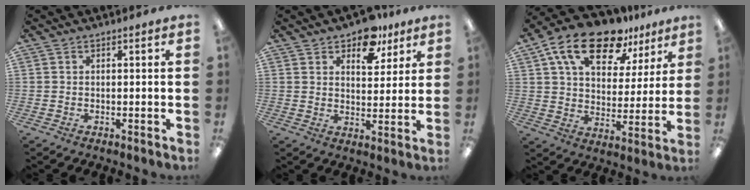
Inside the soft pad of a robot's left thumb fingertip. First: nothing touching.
{"total": 10.0, "force": [7.1, 5.4, 4.5], "torque": [-0.054, -0.035, 0.125]}
{"total": 18.1, "force": [12.0, 9.1, 10.0], "torque": [-0.177, -0.057, 0.212]}